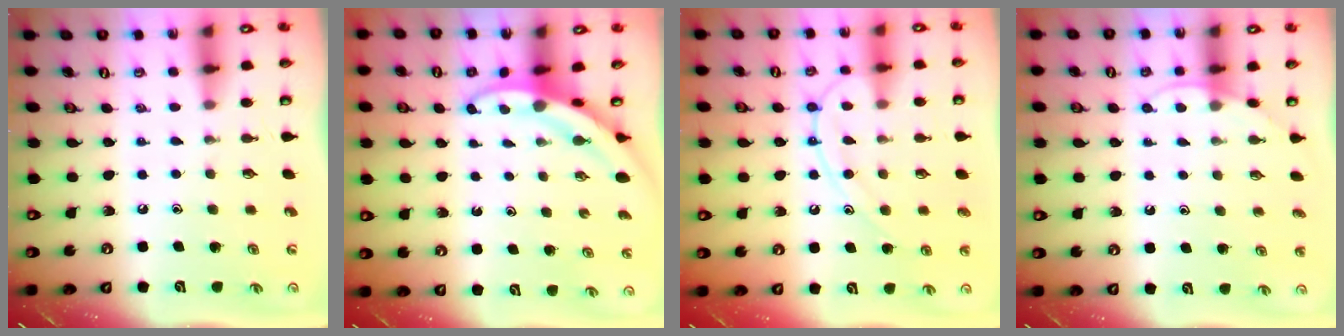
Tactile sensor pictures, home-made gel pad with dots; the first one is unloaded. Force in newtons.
{"total": 3.4, "press": 3.4, "slide": 0.2}
{"total": 12.6, "press": 12.6, "slide": 1.1}
{"total": 5.1, "press": 5.1, "slide": 0.5}